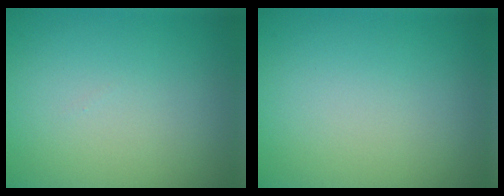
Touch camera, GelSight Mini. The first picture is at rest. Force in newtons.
{"total": 0.0}